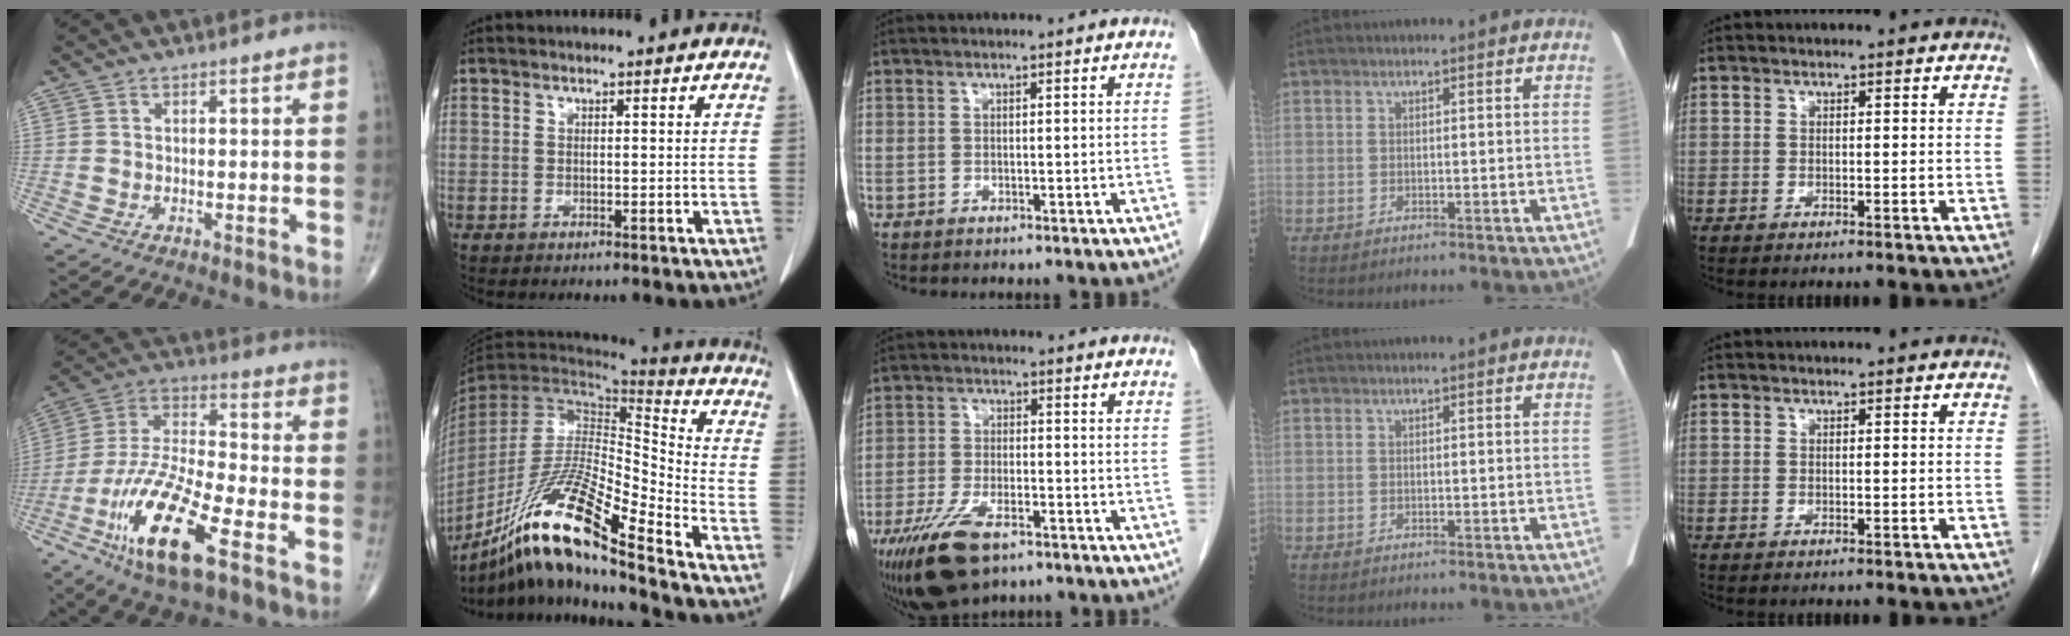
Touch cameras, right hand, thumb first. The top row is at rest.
{"thumb": {"total": 18.8, "force": [-9.3, 4.8, 15.6], "torque": [-0.333, 0.028, -0.173]}, "index": {"total": 20.4, "force": [-14.4, 0.9, 14.4], "torque": [-0.291, -0.033, -0.269]}, "middle": {"total": 10.5, "force": [-6.9, 4.0, 6.9], "torque": [-0.136, -0.013, -0.119]}}